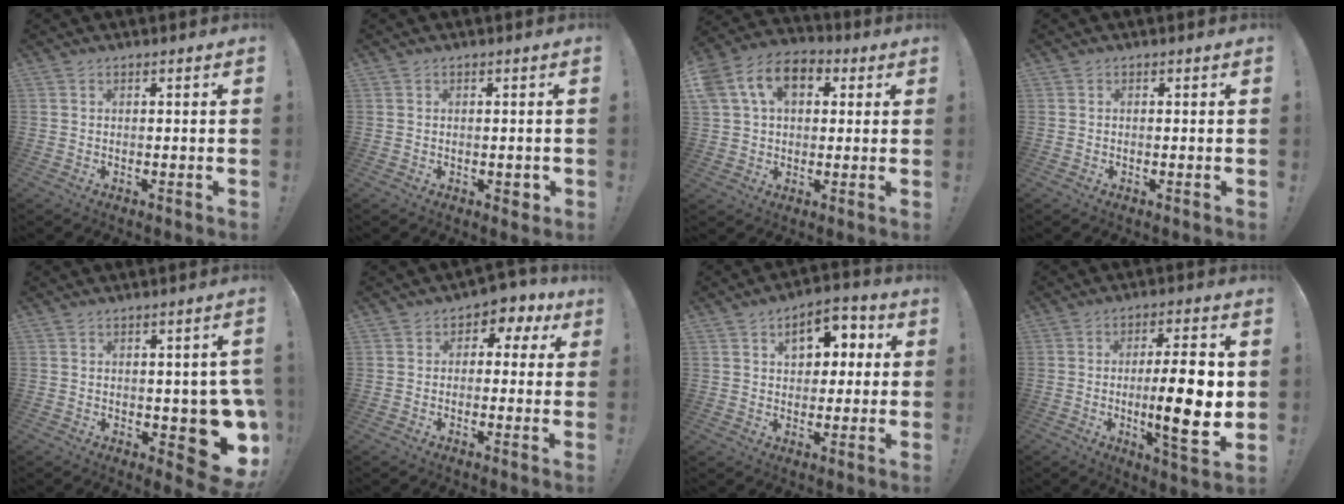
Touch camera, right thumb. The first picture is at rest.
{"total": 2.1, "force": [-0.2, 1.4, 1.5], "torque": [-0.017, 0.003, -0.002]}
{"total": 14.4, "force": [5.2, 10.1, 8.8], "torque": [-0.153, -0.001, 0.102]}
{"total": 0.0}
{"total": 11.0, "force": [-2.3, 5.7, 9.1], "torque": [-0.081, 0.000, -0.026]}
{"total": 3.7, "force": [0.4, 3.1, 2.0], "torque": [-0.019, -0.001, 0.005]}
{"total": 10.1, "force": [3.2, 6.7, 6.9], "torque": [-0.090, -0.001, 0.053]}
{"total": 15.8, "force": [-0.7, 3.3, 15.4], "torque": [-0.239, -0.014, -0.016]}